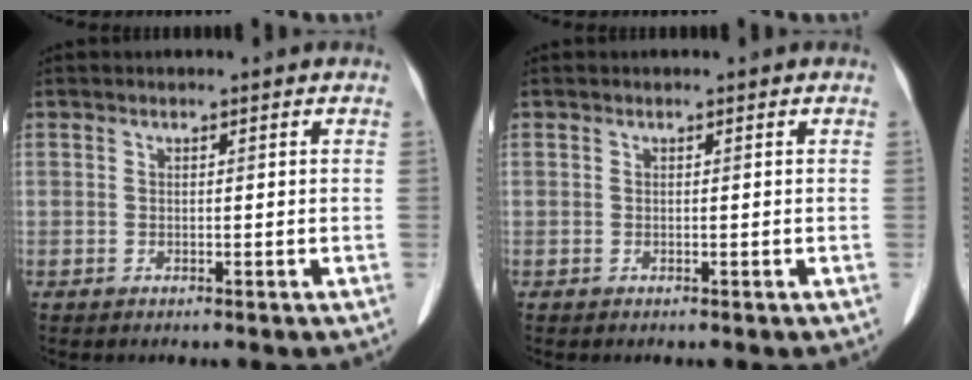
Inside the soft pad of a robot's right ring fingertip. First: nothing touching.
{"total": 0.0}